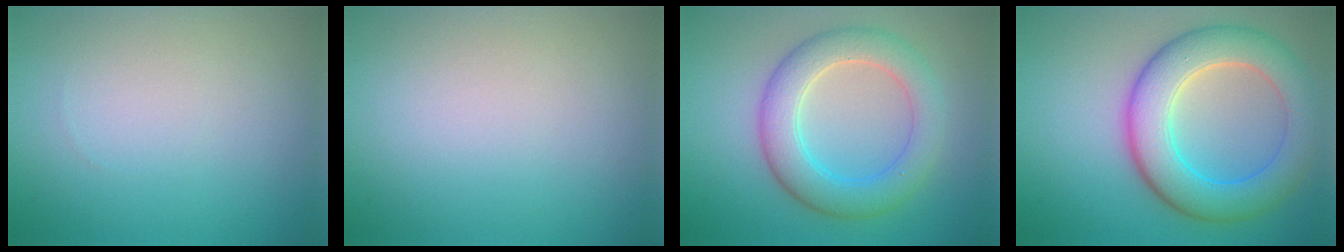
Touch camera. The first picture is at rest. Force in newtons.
{"total": 0.0}
{"total": 5.7, "press": 5.7, "slide": 0.1}
{"total": 7.9, "press": 7.9, "slide": 0.2}